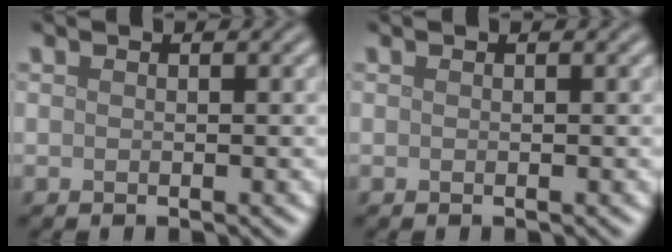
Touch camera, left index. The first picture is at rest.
{"total": 0.0}